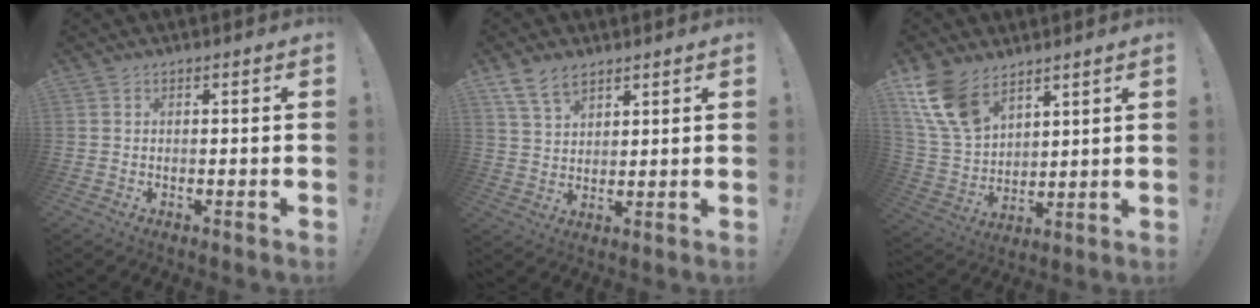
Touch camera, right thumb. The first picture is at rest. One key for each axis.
{"total": 8.0, "fx": 5.5, "fy": 4.4, "fz": 3.8, "tx": -0.070, "ty": -0.018, "tz": 0.108}
{"total": 14.7, "fx": 9.4, "fy": 8.4, "fz": 7.5, "tx": -0.157, "ty": -0.048, "tz": 0.185}